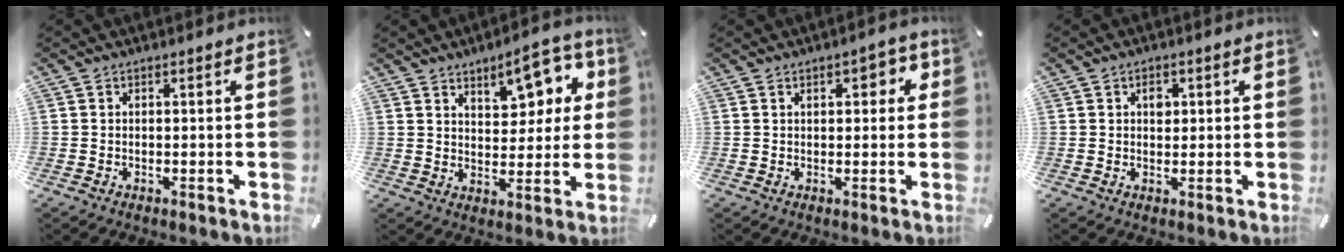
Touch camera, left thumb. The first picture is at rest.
{"total": 11.8, "force": [7.1, 5.9, 7.2], "torque": [-0.083, -0.039, 0.120]}
{"total": 3.9, "force": [1.2, 2.1, 3.1], "torque": [-0.040, 0.001, 0.013]}
{"total": 2.4, "force": [0.6, 1.8, 1.4], "torque": [-0.007, -0.002, 0.004]}